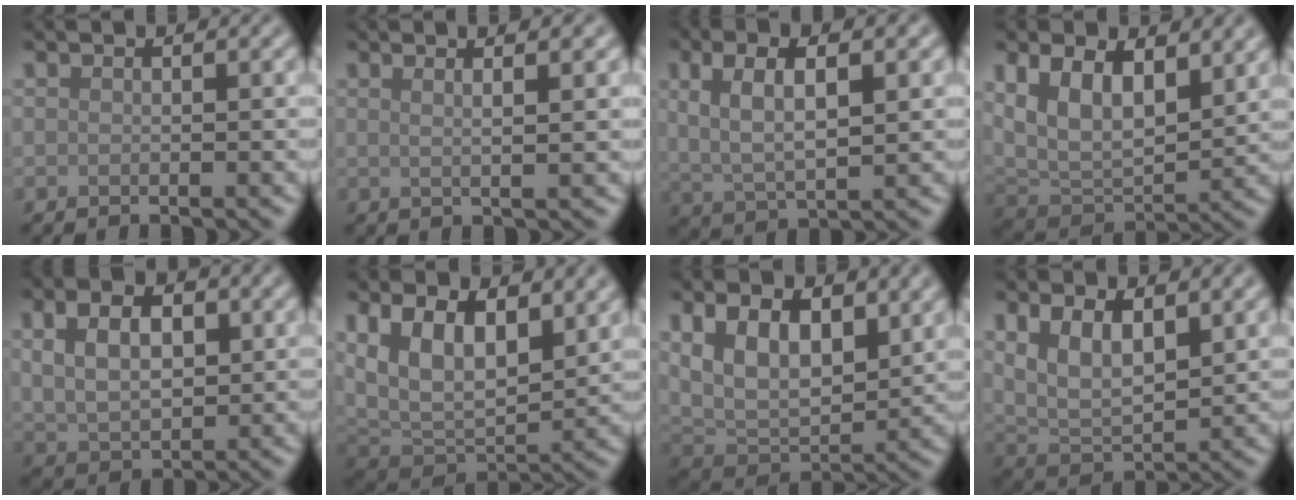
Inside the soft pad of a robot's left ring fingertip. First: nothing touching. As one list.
[{"total": 4.7, "force": [2.1, 1.6, 3.8], "torque": [-0.035, 0.020, -0.003]}, {"total": 6.0, "force": [1.6, 2.3, 5.3], "torque": [-0.097, 0.003, 0.030]}, {"total": 8.6, "force": [3.4, 4.6, 6.4], "torque": [-0.130, -0.009, 0.059]}, {"total": 6.3, "force": [1.4, 4.0, 4.6], "torque": [-0.089, 0.003, 0.024]}, {"total": 9.9, "force": [3.7, 5.3, 7.5], "torque": [-0.148, -0.003, 0.064]}, {"total": 8.2, "force": [2.9, 4.7, 6.2], "torque": [-0.120, -0.009, 0.050]}, {"total": 5.7, "force": [1.9, 2.9, 4.5], "torque": [-0.094, -0.005, 0.042]}]